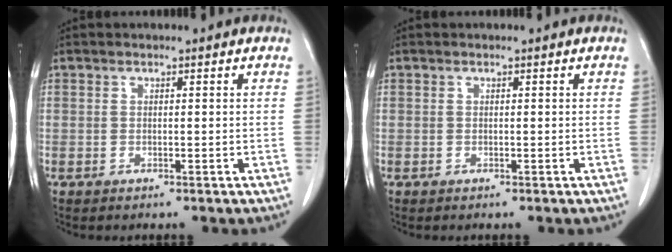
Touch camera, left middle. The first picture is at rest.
{"total": 0.0}